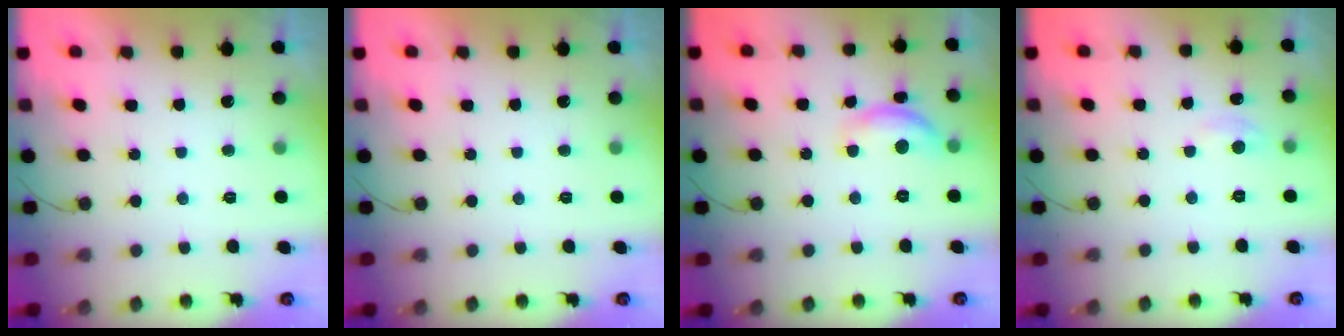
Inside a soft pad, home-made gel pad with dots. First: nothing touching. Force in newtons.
{"total": 0.0}
{"total": 10.5, "press": 10.5, "slide": 0.5}
{"total": 2.5, "press": 2.4, "slide": 0.3}